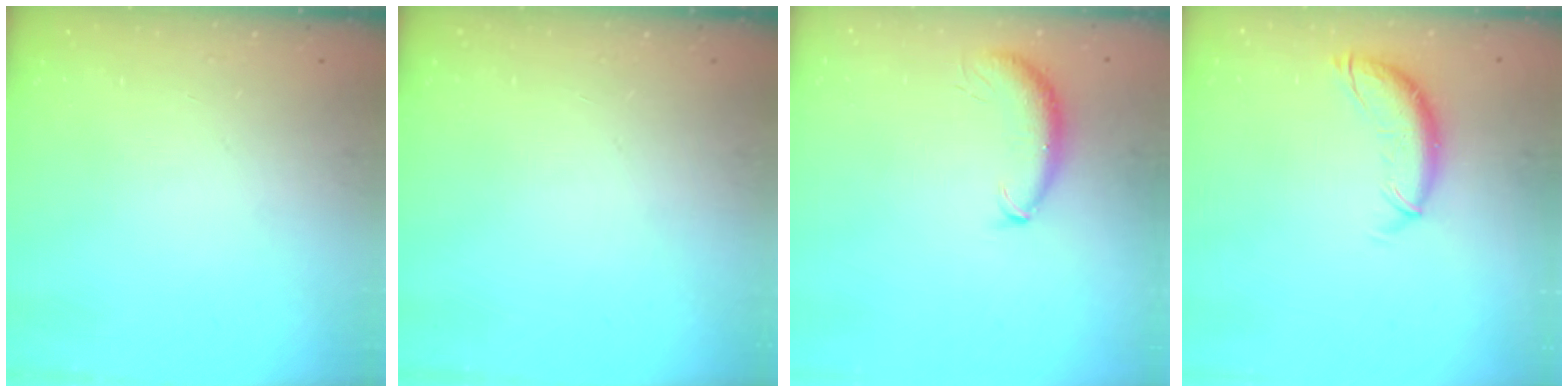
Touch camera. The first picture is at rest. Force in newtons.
{"total": 0.0}
{"total": 8.7, "press": 8.6, "slide": 1.2}
{"total": 10.8, "press": 10.6, "slide": 1.8}